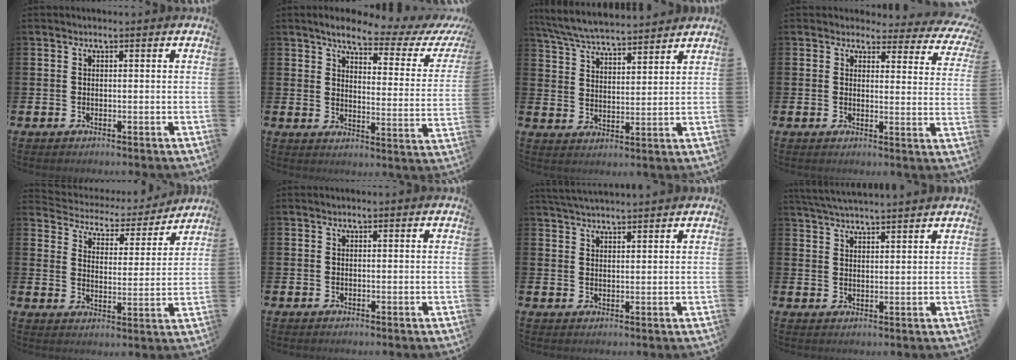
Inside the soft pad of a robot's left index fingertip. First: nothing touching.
{"total": 5.1, "force": [4.1, 1.2, 2.8], "torque": [-0.061, -0.028, 0.059]}
{"total": 6.4, "force": [6.3, 0.6, 1.2], "torque": [-0.054, -0.035, 0.114]}
{"total": 2.9, "force": [2.5, 1.4, 0.4], "torque": [-0.013, -0.022, 0.037]}
{"total": 4.2, "force": [3.9, 1.5, 0.3], "torque": [-0.027, -0.038, 0.057]}
{"total": 0.0}
{"total": 3.1, "force": [3.1, 0.0, 0.3], "torque": [-0.010, -0.011, 0.057]}
{"total": 4.0, "force": [4.0, -0.4, 0.4], "torque": [-0.023, -0.016, 0.074]}